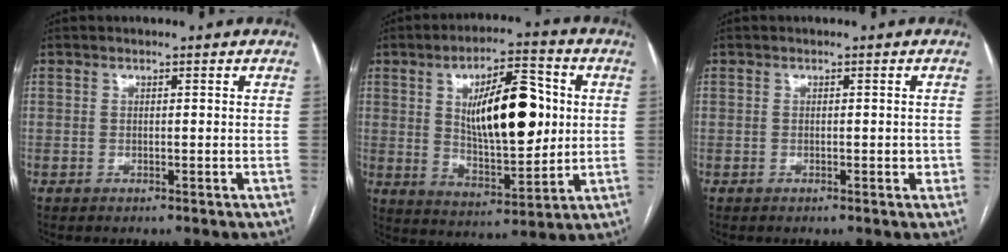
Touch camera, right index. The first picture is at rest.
{"total": 15.4, "force": [2.8, 5.3, 14.2], "torque": [-0.230, 0.009, 0.049]}
{"total": 1.1, "force": [-0.1, 0.7, 0.8], "torque": [-0.008, 0.003, 0.000]}